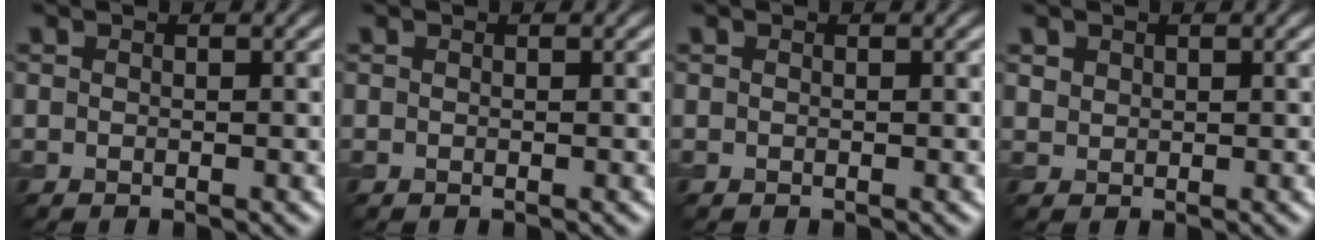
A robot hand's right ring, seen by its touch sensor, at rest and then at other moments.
{"total": 0.0}
{"total": 0.0}
{"total": 1.0, "force": [0.6, 0.7, 0.2], "torque": [-0.006, -0.002, 0.017]}